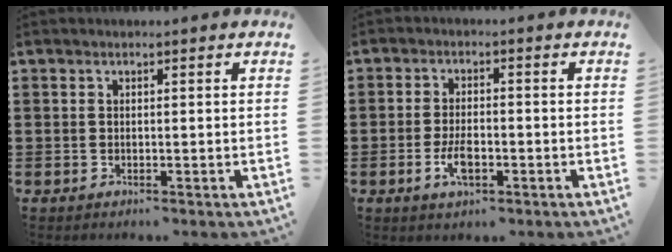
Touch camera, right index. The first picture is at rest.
{"total": 4.2, "force": [-1.5, 1.7, 3.5], "torque": [-0.082, -0.003, -0.032]}